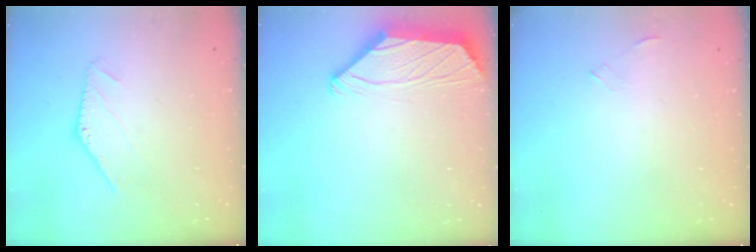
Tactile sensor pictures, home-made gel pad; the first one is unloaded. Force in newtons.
{"total": 2.1, "press": 2.0, "slide": 0.8}
{"total": 0.0}